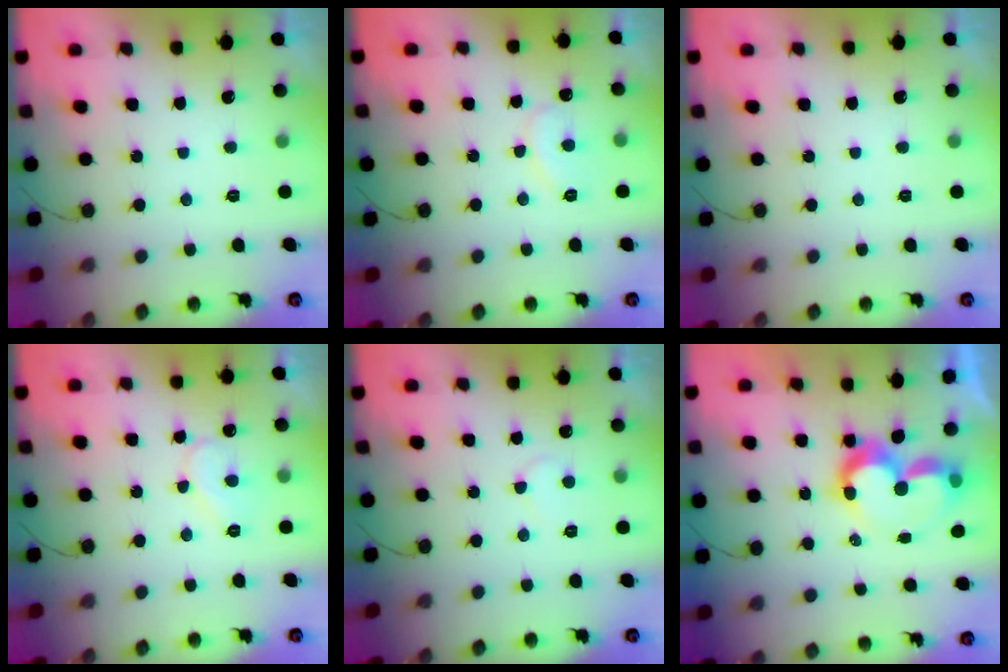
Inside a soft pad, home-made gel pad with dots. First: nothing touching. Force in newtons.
{"total": 7.0, "press": 7.0, "slide": 0.4}
{"total": 0.0}
{"total": 8.1, "press": 8.0, "slide": 0.3}
{"total": 4.4, "press": 4.4, "slide": 0.2}
{"total": 9.7, "press": 9.7, "slide": 0.9}